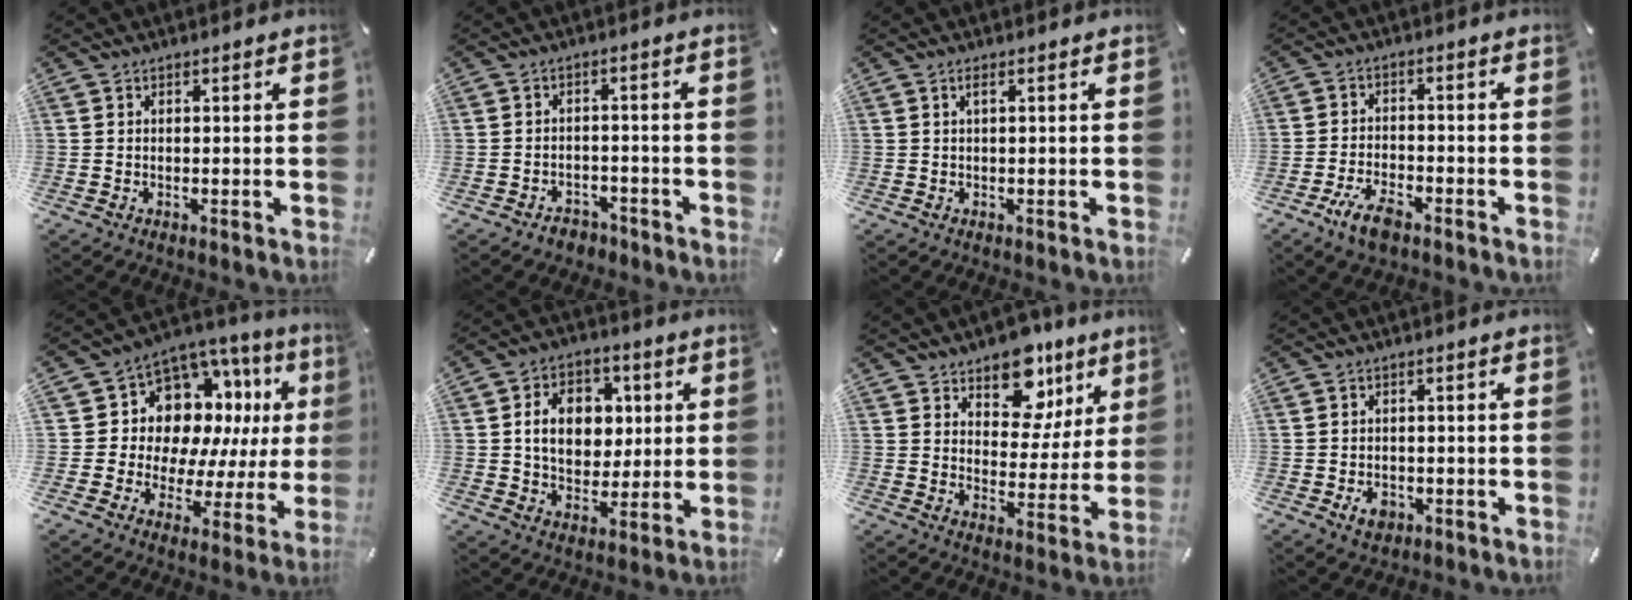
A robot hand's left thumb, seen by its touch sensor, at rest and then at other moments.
{"total": 3.4, "force": [-2.4, 2.3, 0.9], "torque": [-0.012, 0.013, -0.045]}
{"total": 1.2, "force": [0.2, 0.1, 1.2], "torque": [-0.023, 0.000, 0.003]}
{"total": 7.4, "force": [-4.7, 3.4, 4.6], "torque": [-0.092, 0.019, -0.085]}
{"total": 11.8, "force": [5.5, 9.4, 4.4], "torque": [-0.074, -0.076, 0.111]}
{"total": 12.3, "force": [1.9, 9.8, 7.1], "torque": [-0.112, 0.009, 0.036]}
{"total": 13.4, "force": [9.1, 8.1, 5.7], "torque": [-0.075, -0.066, 0.161]}
{"total": 4.0, "force": [-1.6, 3.0, 2.1], "torque": [-0.035, 0.002, -0.031]}